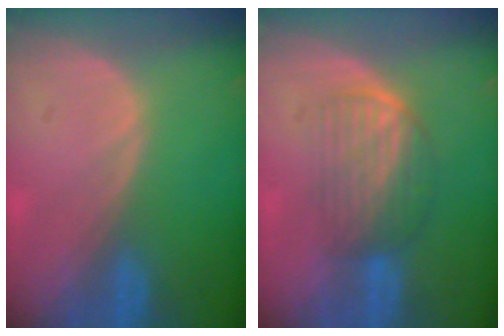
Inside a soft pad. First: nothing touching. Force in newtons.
{"total": 5.8, "press": 5.6, "slide": 1.7}